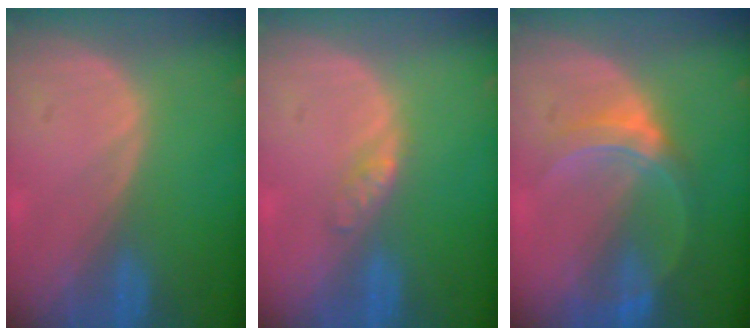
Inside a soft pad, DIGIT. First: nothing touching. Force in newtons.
{"total": 2.0, "press": 2.0, "slide": 0.1}
{"total": 5.5, "press": 5.5, "slide": 0.3}